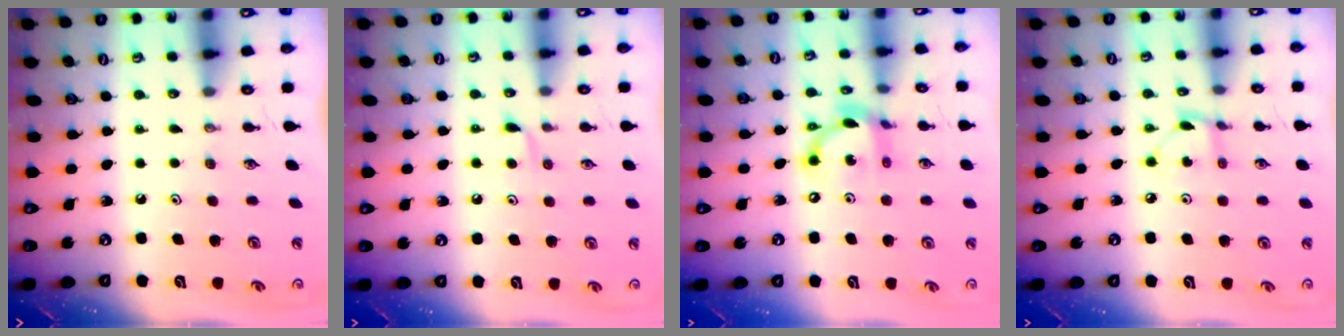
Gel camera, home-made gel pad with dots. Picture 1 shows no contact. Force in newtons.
{"total": 5.4, "press": 5.3, "slide": 0.6}
{"total": 12.2, "press": 12.2, "slide": 1.0}
{"total": 2.9, "press": 2.9, "slide": 0.1}